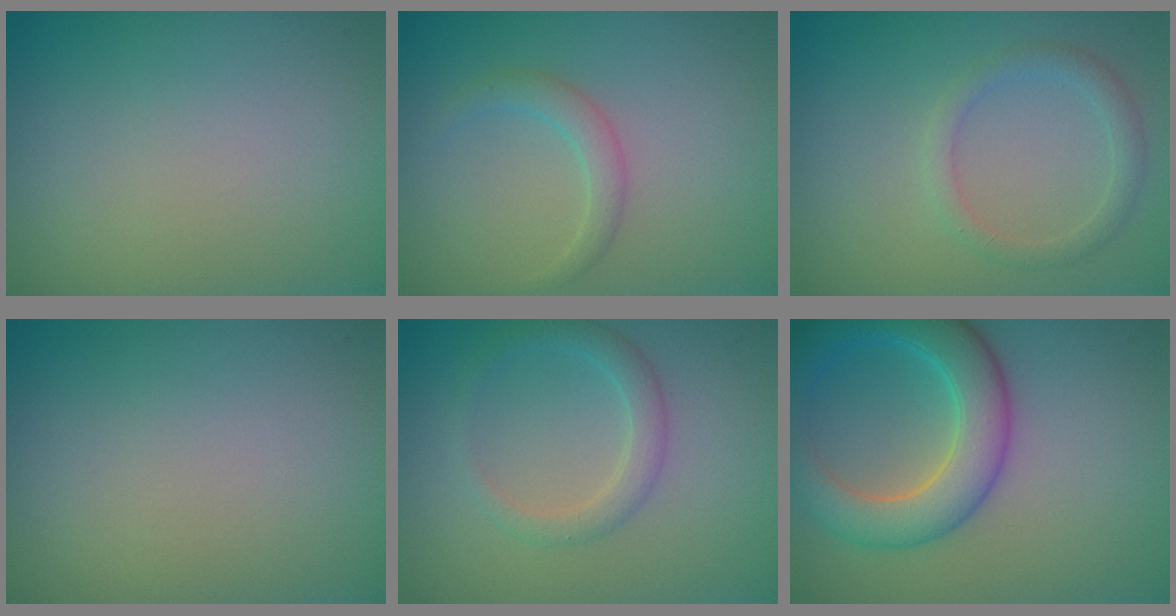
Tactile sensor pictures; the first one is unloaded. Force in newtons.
{"total": 1.7, "press": 1.7, "slide": 0.1}
{"total": 1.8, "press": 1.8, "slide": 0.1}
{"total": 0.0}
{"total": 2.1, "press": 2.1, "slide": 0.0}
{"total": 6.5, "press": 6.5, "slide": 0.1}